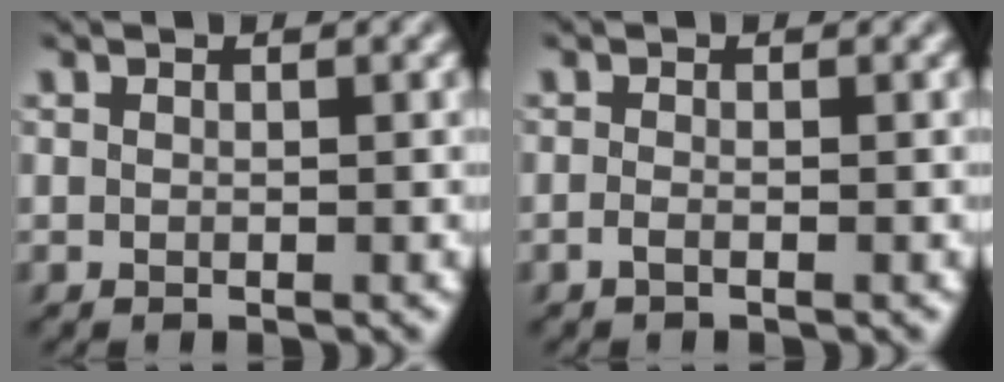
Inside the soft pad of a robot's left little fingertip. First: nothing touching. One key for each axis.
{"total": 0.8, "fx": -0.5, "fy": 0.1, "fz": 0.6, "tx": -0.014, "ty": -0.001, "tz": -0.011}